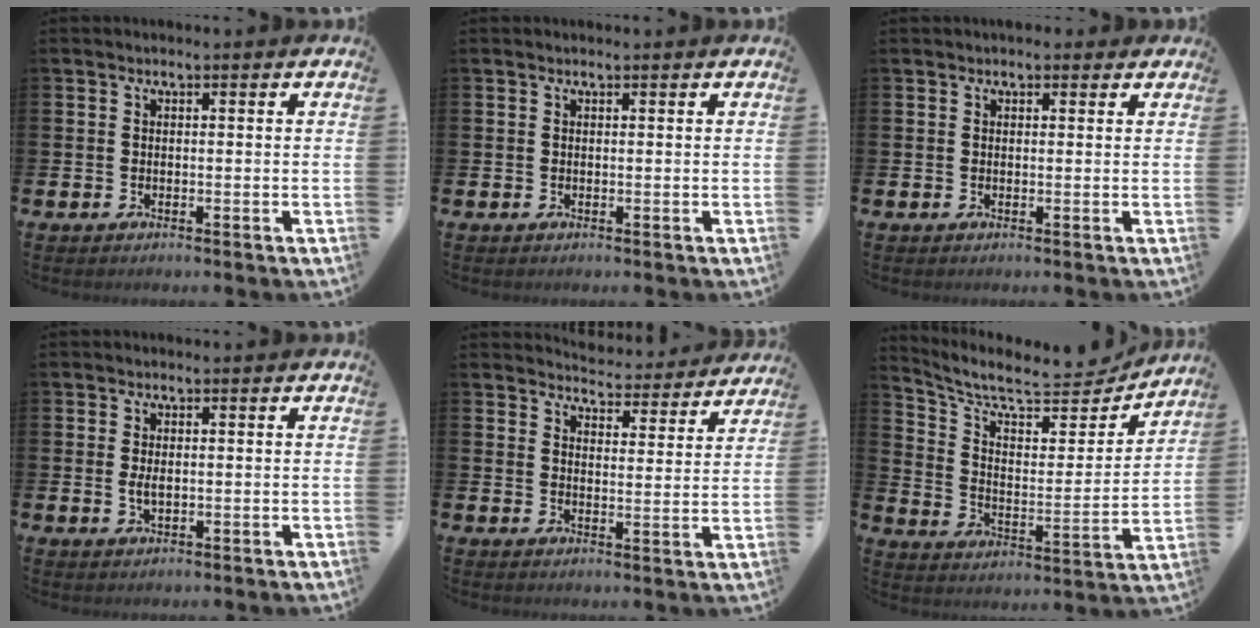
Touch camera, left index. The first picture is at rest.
{"total": 0.0}
{"total": 1.3, "force": [1.2, 0.6, 0.0], "torque": [0.013, 0.002, 0.019]}
{"total": 1.7, "force": [0.1, 0.8, 1.5], "torque": [-0.030, 0.003, 0.001]}
{"total": 4.7, "force": [4.7, 0.5, 0.0], "torque": [-0.001, -0.045, 0.078]}
{"total": 9.3, "force": [8.3, 2.4, 3.4], "torque": [-0.088, -0.070, 0.137]}